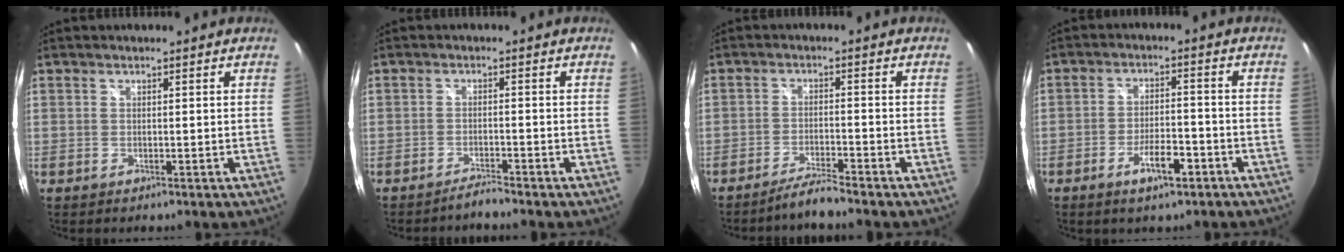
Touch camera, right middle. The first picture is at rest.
{"total": 2.2, "force": [-2.1, -0.3, 0.4], "torque": [-0.019, -0.002, -0.043]}
{"total": 4.1, "force": [-3.8, -0.6, 1.4], "torque": [-0.046, -0.001, -0.074]}
{"total": 6.4, "force": [-3.9, 2.3, 4.5], "torque": [-0.088, 0.000, -0.058]}